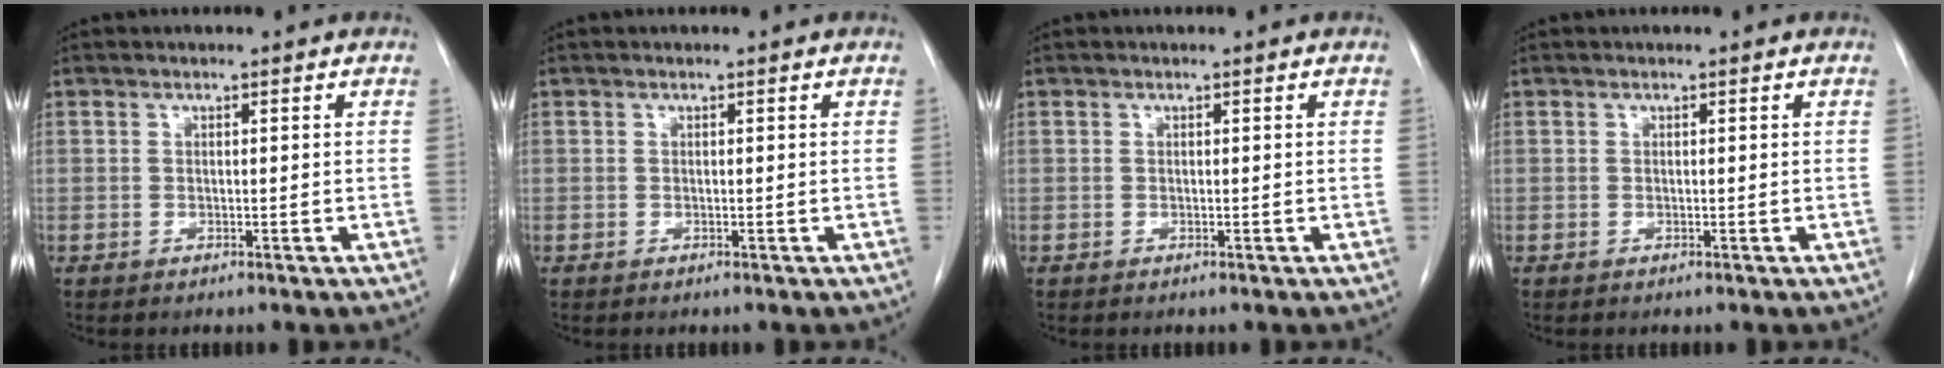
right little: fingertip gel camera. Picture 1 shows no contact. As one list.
[{"total": 0.0}, {"total": 0.0}, {"total": 0.0}]